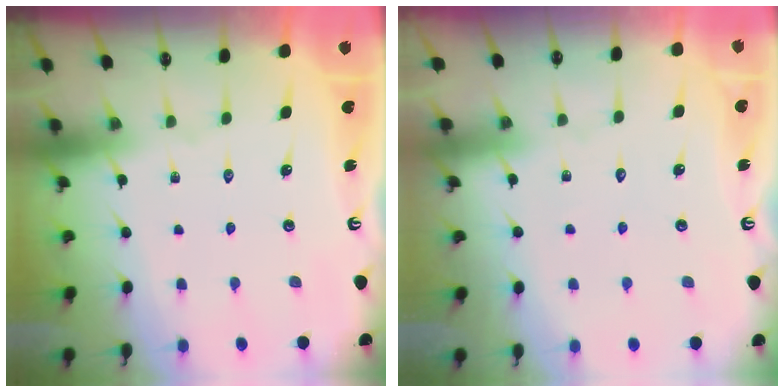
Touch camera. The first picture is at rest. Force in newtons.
{"total": 2.4, "press": 2.4, "slide": 0.3}